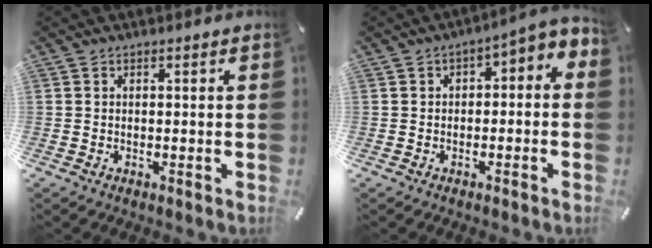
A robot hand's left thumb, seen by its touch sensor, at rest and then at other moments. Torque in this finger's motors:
{"motor_torque": [-0.01, 0.63, 0.51, 0.44, 0.05]}